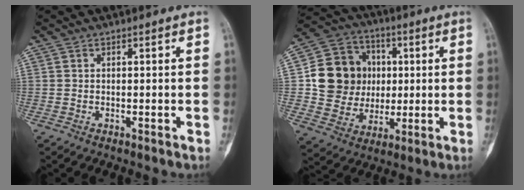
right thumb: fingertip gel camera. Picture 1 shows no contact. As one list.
[{"total": 15.7, "force": [1.7, 14.1, 6.8], "torque": [-0.083, 0.014, 0.038]}]